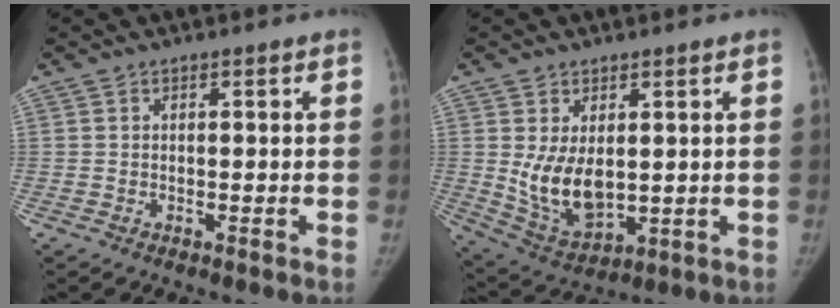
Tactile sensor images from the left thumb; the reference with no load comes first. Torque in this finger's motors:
{"motor_torque": [0.40, 1.32, 0.55, -0.57, 0.12]}